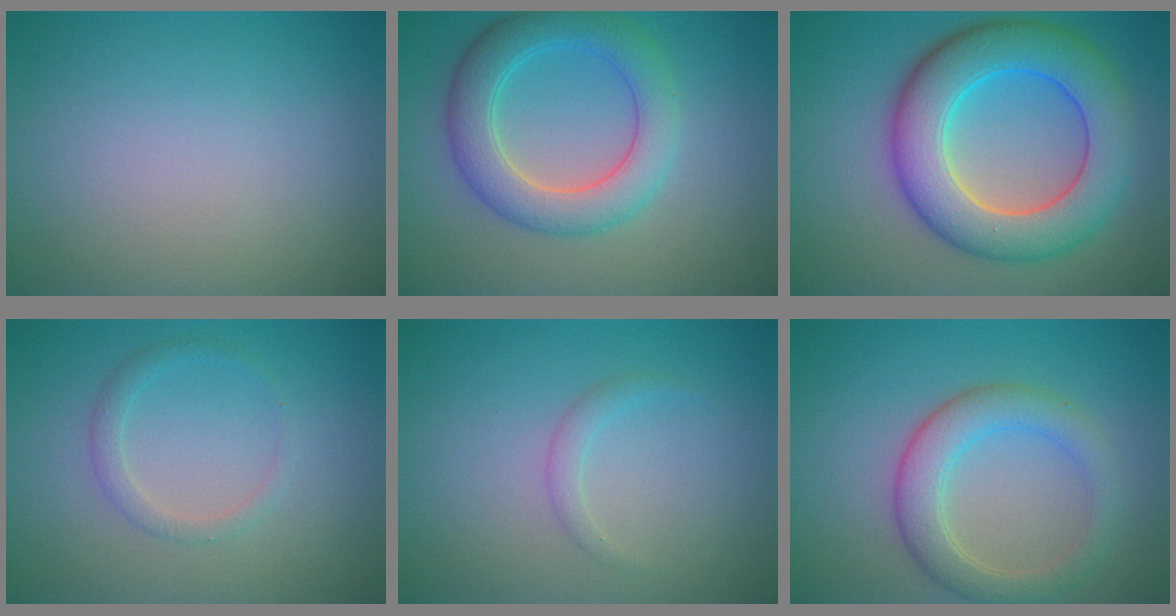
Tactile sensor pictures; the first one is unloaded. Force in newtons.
{"total": 5.6, "press": 5.6, "slide": 0.2}
{"total": 9.5, "press": 9.5, "slide": 0.6}
{"total": 1.5, "press": 1.5, "slide": 0.1}
{"total": 1.1, "press": 1.1, "slide": 0.0}
{"total": 4.4, "press": 4.4, "slide": 0.3}